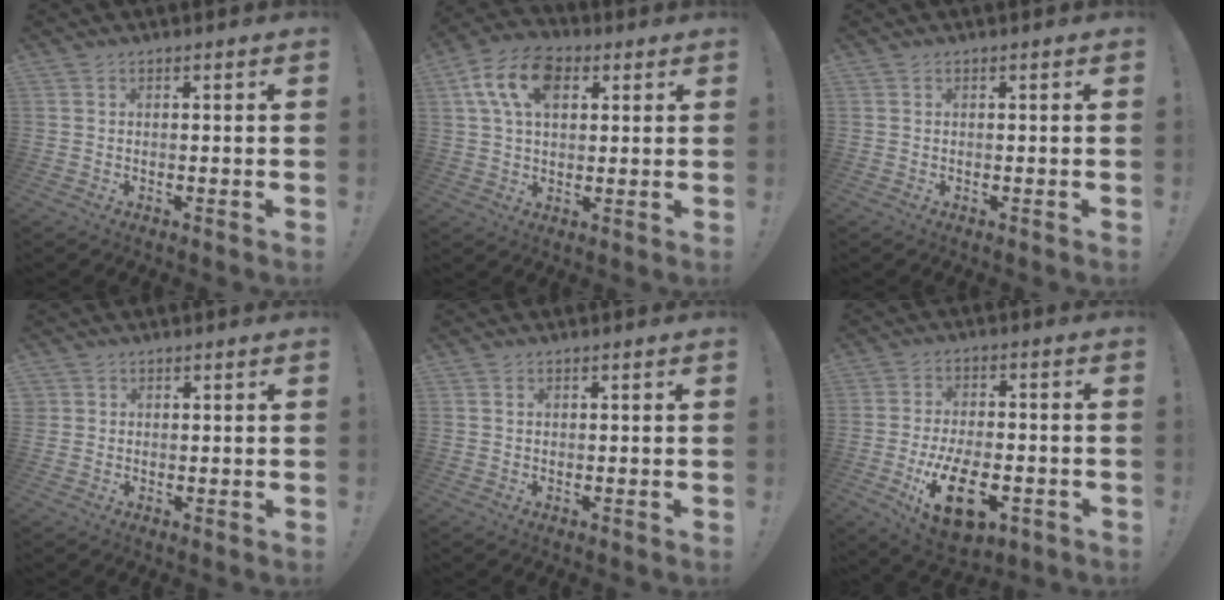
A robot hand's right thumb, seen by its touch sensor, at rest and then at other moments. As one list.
[{"total": 13.7, "force": [4.9, 9.0, 9.0], "torque": [-0.158, 0.002, 0.094]}, {"total": 0.0}, {"total": 1.4, "force": [0.6, 1.2, 0.2], "torque": [-0.001, -0.002, 0.012]}, {"total": 0.6, "force": [0.4, 0.4, 0.3], "torque": [-0.010, 0.003, 0.008]}, {"total": 15.7, "force": [-6.3, 8.4, 11.6], "torque": [-0.193, 0.025, -0.103]}]